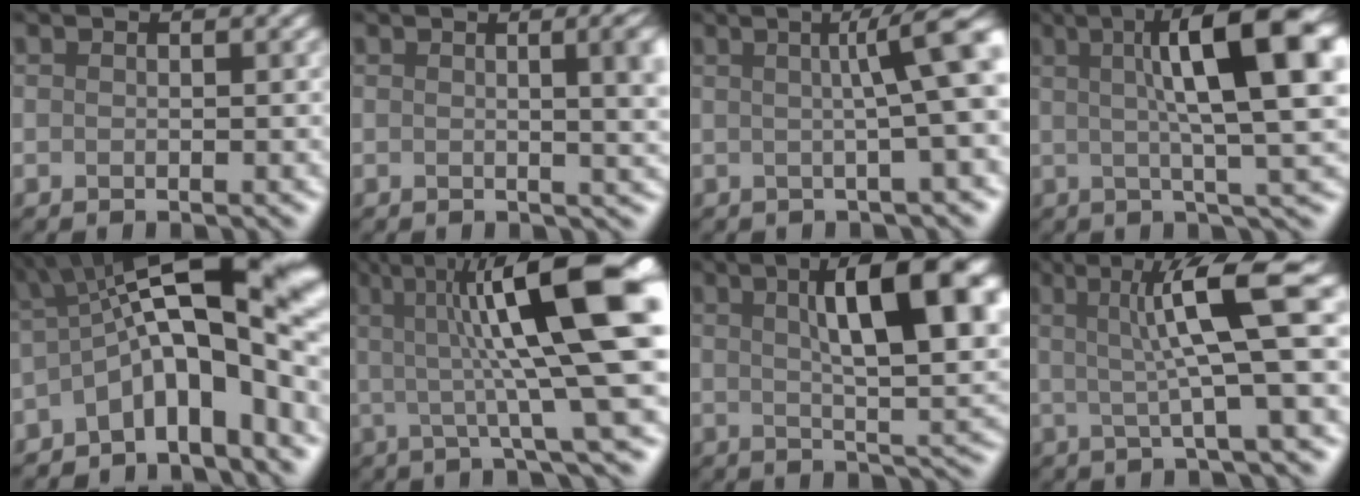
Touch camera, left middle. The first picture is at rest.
{"total": 6.3, "force": [0.9, 2.8, 5.6], "torque": [-0.021, 0.035, -0.002]}
{"total": 5.2, "force": [0.9, 0.2, 5.2], "torque": [-0.070, 0.014, 0.019]}
{"total": 10.9, "force": [2.8, 1.8, 10.4], "torque": [-0.129, 0.022, 0.052]}
{"total": 11.4, "force": [-1.7, 3.3, 10.8], "torque": [-0.164, 0.032, -0.024]}
{"total": 11.2, "force": [2.3, 1.8, 10.8], "torque": [-0.165, 0.018, 0.048]}
{"total": 9.8, "force": [3.1, 1.9, 9.1], "torque": [-0.119, 0.013, 0.058]}
{"total": 6.6, "force": [1.7, 0.5, 6.4], "torque": [-0.103, 0.016, 0.035]}